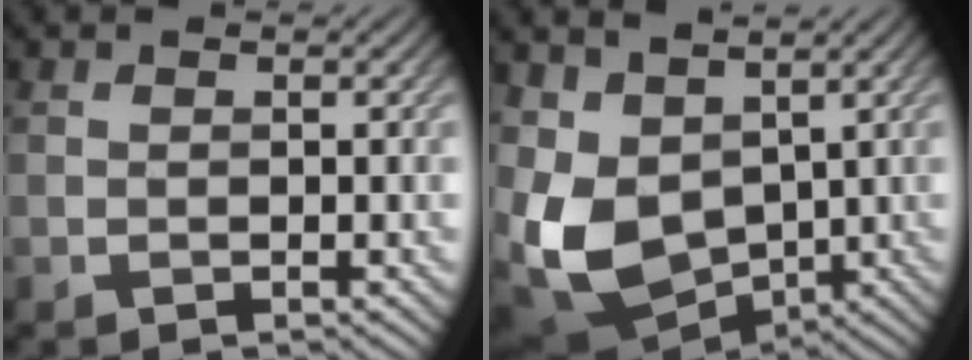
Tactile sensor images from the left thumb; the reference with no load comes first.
{"total": 10.8, "force": [0.9, 7.6, 7.6], "torque": [-0.205, -0.015, 0.025]}